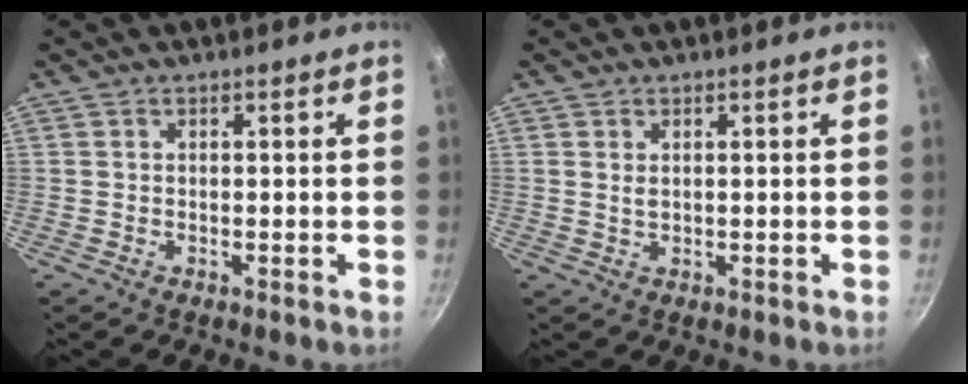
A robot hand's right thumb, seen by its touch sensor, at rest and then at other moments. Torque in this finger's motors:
{"motor_torque": [-0.46, -0.20, 0.16, 0.39, 0.00]}